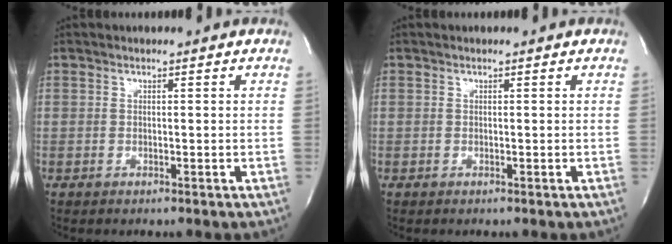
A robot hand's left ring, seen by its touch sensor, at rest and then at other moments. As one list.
[{"total": 0.0}]